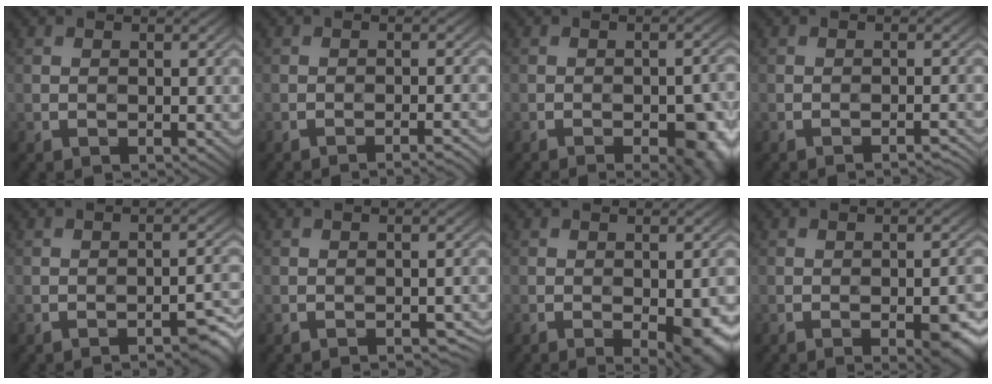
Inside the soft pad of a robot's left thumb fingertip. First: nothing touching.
{"total": 2.7, "force": [-2.0, 0.3, 1.7], "torque": [-0.016, 0.012, -0.038]}
{"total": 8.2, "force": [-3.9, 2.6, 6.7], "torque": [-0.090, -0.001, -0.039]}
{"total": 2.3, "force": [-1.9, 0.2, 1.3], "torque": [-0.014, 0.008, -0.033]}
{"total": 4.1, "force": [-2.9, 0.6, 2.8], "torque": [-0.033, 0.014, -0.042]}
{"total": 2.6, "force": [-2.1, 0.6, 1.4], "torque": [-0.020, 0.004, -0.024]}
{"total": 6.4, "force": [-2.4, 1.9, 5.6], "torque": [-0.076, -0.005, -0.022]}
{"total": 5.4, "force": [-2.5, 1.4, 4.6], "torque": [-0.061, 0.002, -0.025]}